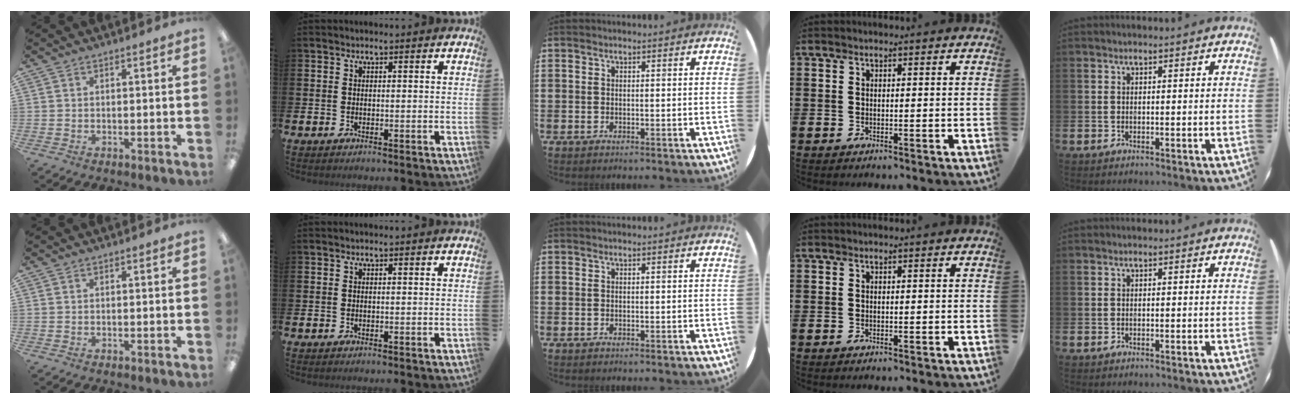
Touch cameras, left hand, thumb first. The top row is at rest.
{}